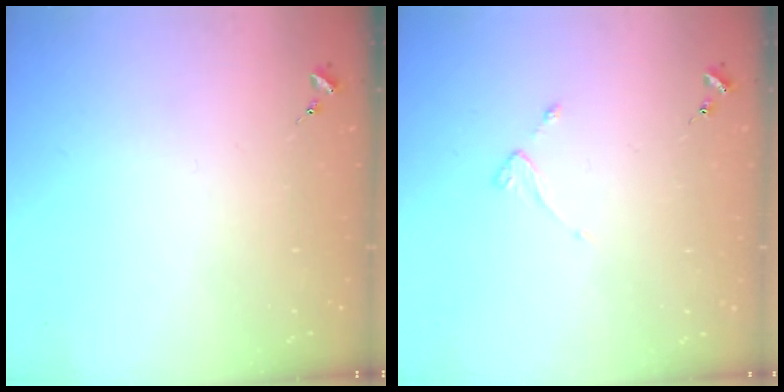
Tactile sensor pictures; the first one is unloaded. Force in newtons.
{"total": 2.2, "press": 2.1, "slide": 0.4}